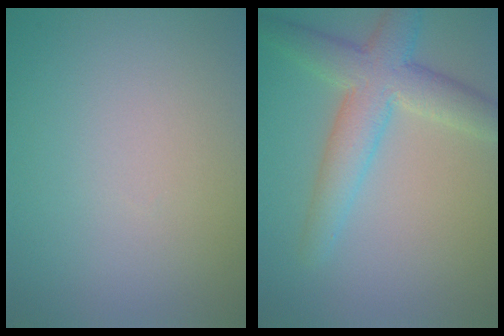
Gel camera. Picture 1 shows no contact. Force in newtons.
{"total": 5.6, "press": 5.6, "slide": 0.1}